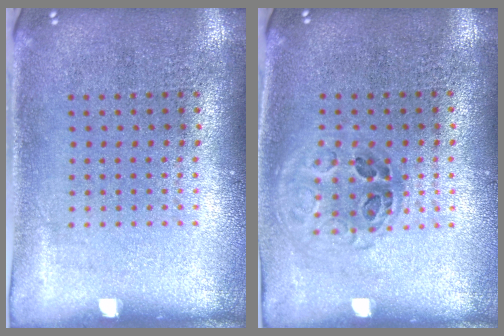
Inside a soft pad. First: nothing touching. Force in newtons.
{"total": 1.1, "press": 1.0, "slide": 0.6}